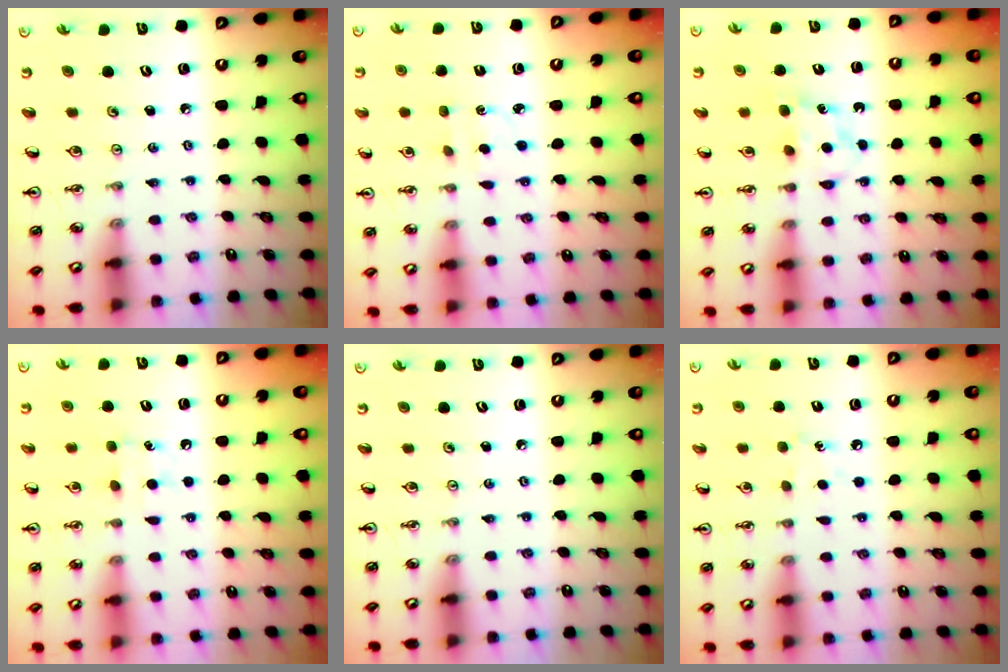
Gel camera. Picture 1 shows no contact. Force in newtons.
{"total": 2.0, "press": 1.9, "slide": 0.7}
{"total": 5.3, "press": 5.2, "slide": 0.6}
{"total": 7.2, "press": 7.2, "slide": 0.9}
{"total": 0.0}
{"total": 6.2, "press": 6.2, "slide": 0.8}